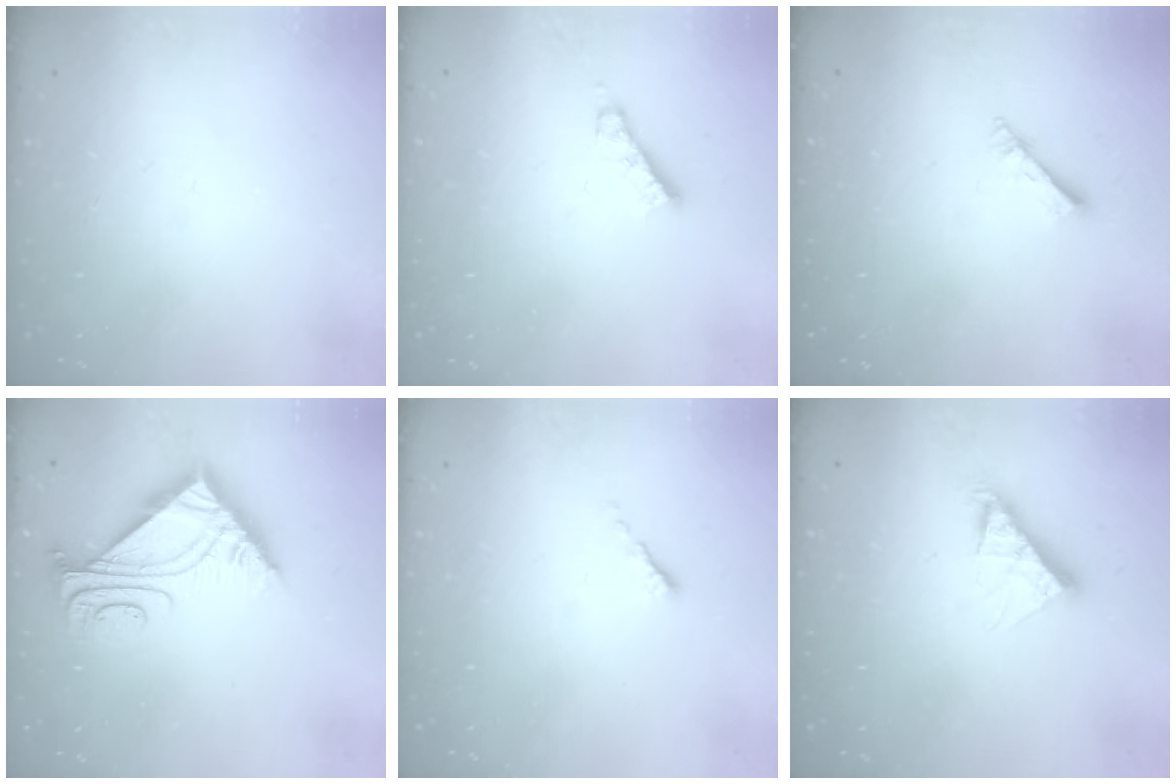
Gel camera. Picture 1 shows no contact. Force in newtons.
{"total": 4.0, "press": 4.0, "slide": 0.2}
{"total": 3.0, "press": 3.0, "slide": 0.3}
{"total": 8.3, "press": 8.3, "slide": 0.7}
{"total": 0.6, "press": 0.5, "slide": 0.2}
{"total": 8.3, "press": 8.3, "slide": 0.5}